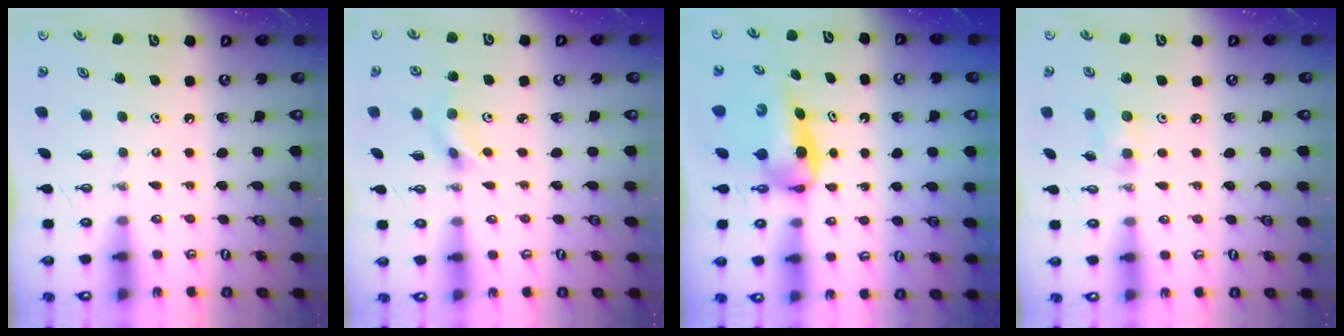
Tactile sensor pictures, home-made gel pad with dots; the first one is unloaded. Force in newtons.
{"total": 3.7, "press": 3.0, "slide": 2.2}
{"total": 7.2, "press": 6.8, "slide": 2.4}
{"total": 6.0, "press": 5.9, "slide": 1.4}